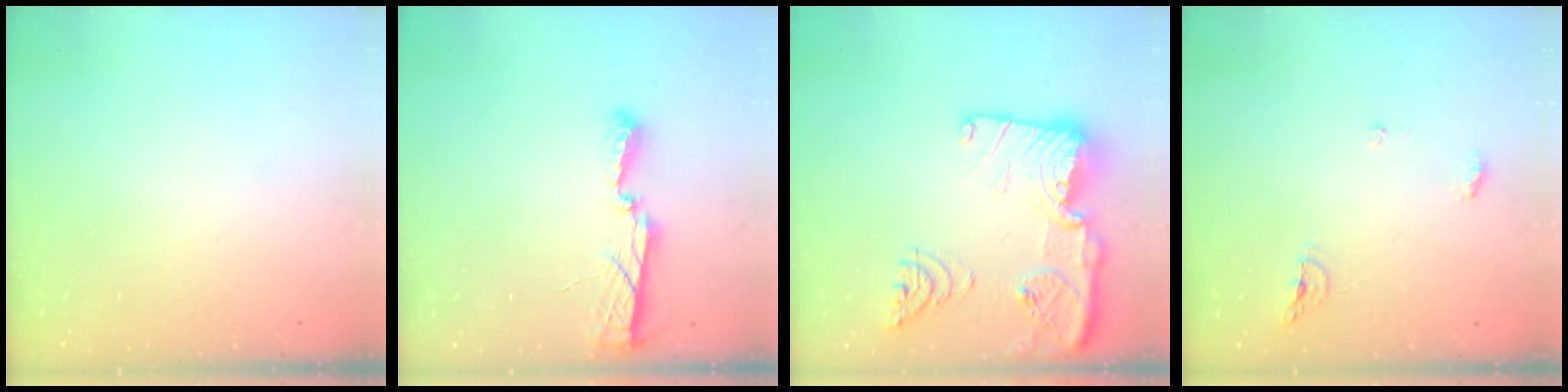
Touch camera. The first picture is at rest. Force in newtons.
{"total": 8.1, "press": 8.0, "slide": 0.5}
{"total": 24.5, "press": 23.7, "slide": 6.1}
{"total": 6.8, "press": 6.7, "slide": 0.6}